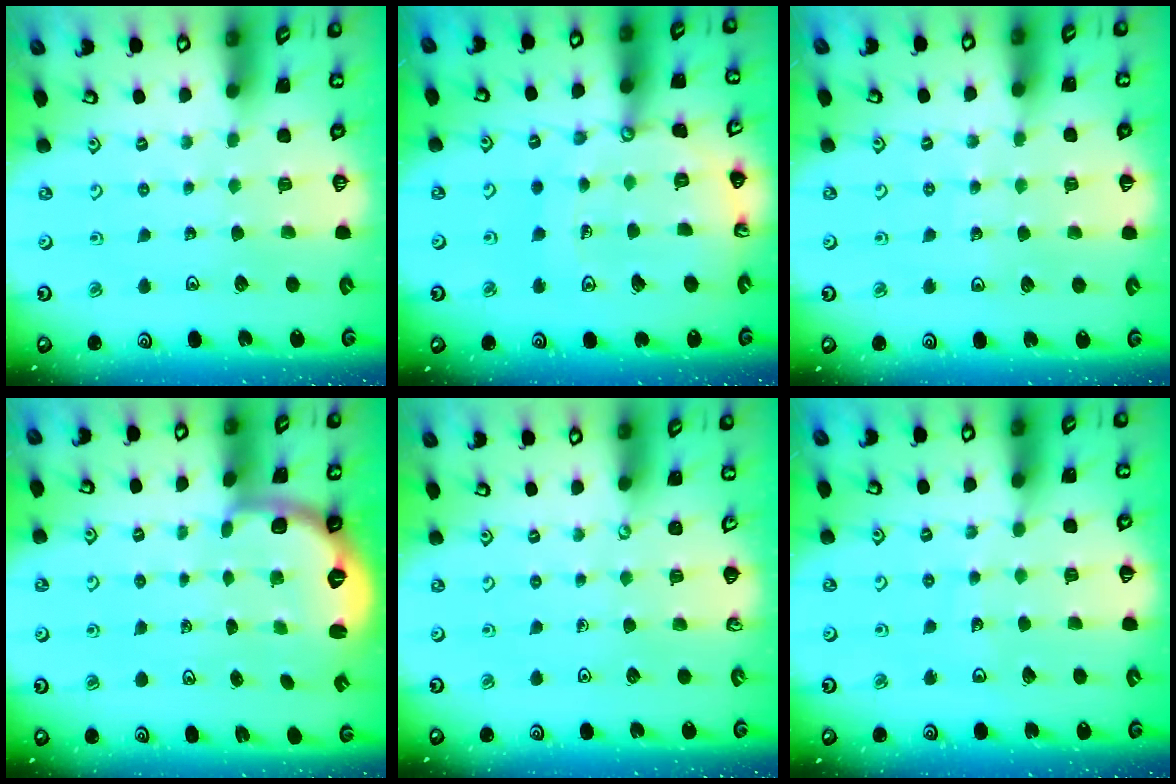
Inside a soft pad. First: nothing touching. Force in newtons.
{"total": 14.6, "press": 14.5, "slide": 1.8}
{"total": 4.7, "press": 4.6, "slide": 0.8}
{"total": 2.6, "press": 1.6, "slide": 2.1}
{"total": 0.0}
{"total": 3.0, "press": 3.0, "slide": 0.2}